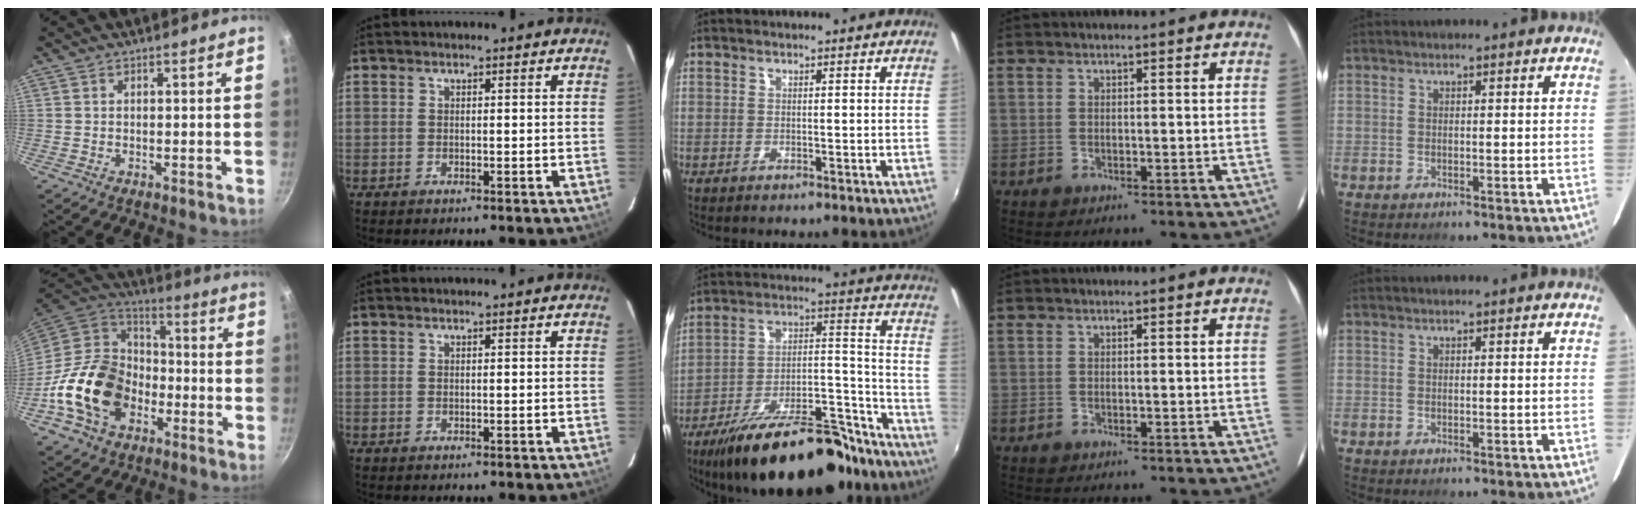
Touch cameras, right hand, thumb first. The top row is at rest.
{"thumb": {"total": 20.5, "force": [-7.2, 15.0, 12.0], "torque": [-0.197, 0.052, -0.142]}, "middle": {"total": 26.5, "force": [-20.2, 9.1, 14.5], "torque": [-0.236, 0.006, -0.292]}}